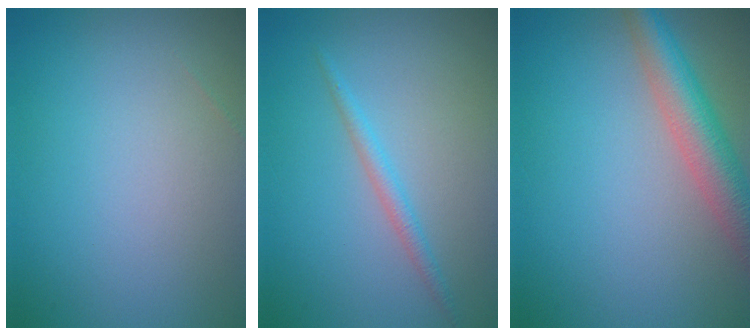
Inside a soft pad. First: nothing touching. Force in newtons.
{"total": 1.4, "press": 1.4, "slide": 0.1}
{"total": 5.2, "press": 5.2, "slide": 0.2}